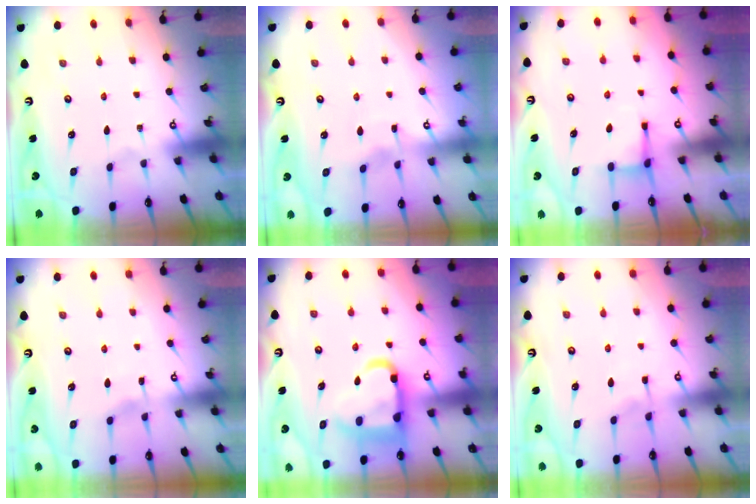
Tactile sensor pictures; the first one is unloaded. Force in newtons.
{"total": 3.0, "press": 3.0, "slide": 0.2}
{"total": 2.9, "press": 2.9, "slide": 0.4}
{"total": 2.6, "press": 2.5, "slide": 0.4}
{"total": 15.2, "press": 15.0, "slide": 1.8}
{"total": 3.3, "press": 3.2, "slide": 0.6}